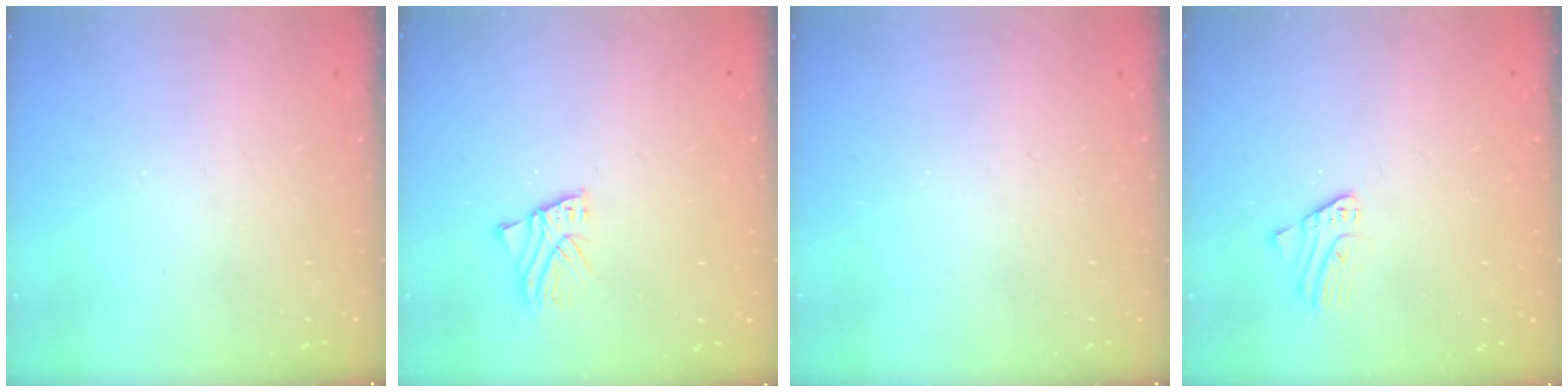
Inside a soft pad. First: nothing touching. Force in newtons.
{"total": 2.0, "press": 2.0, "slide": 0.2}
{"total": 0.0}
{"total": 2.4, "press": 2.4, "slide": 0.2}